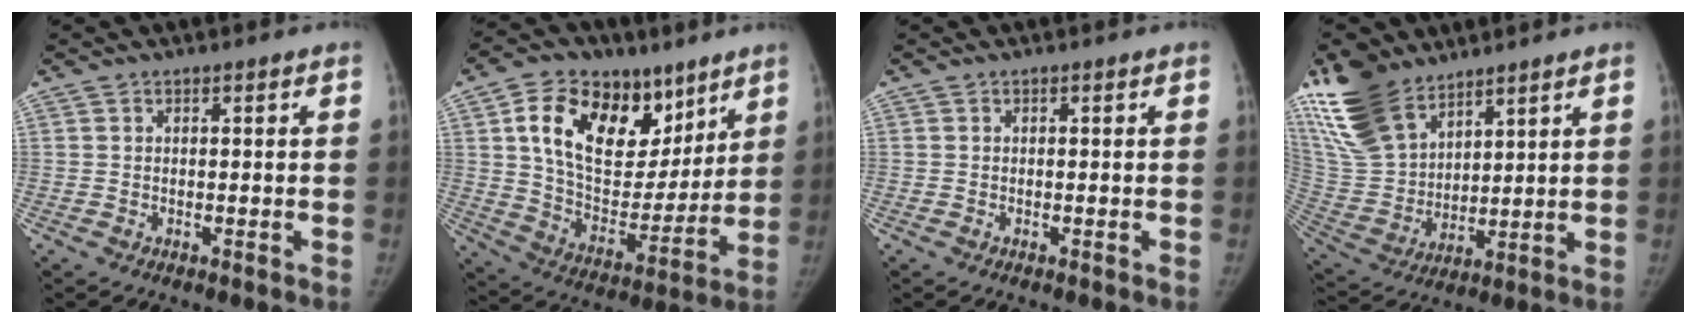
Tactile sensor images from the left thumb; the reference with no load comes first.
{"total": 22.9, "force": [10.9, 14.4, 14.1], "torque": [-0.192, -0.036, 0.189]}
{"total": 0.0}
{"total": 18.8, "force": [13.2, 9.6, 9.3], "torque": [-0.180, -0.041, 0.269]}